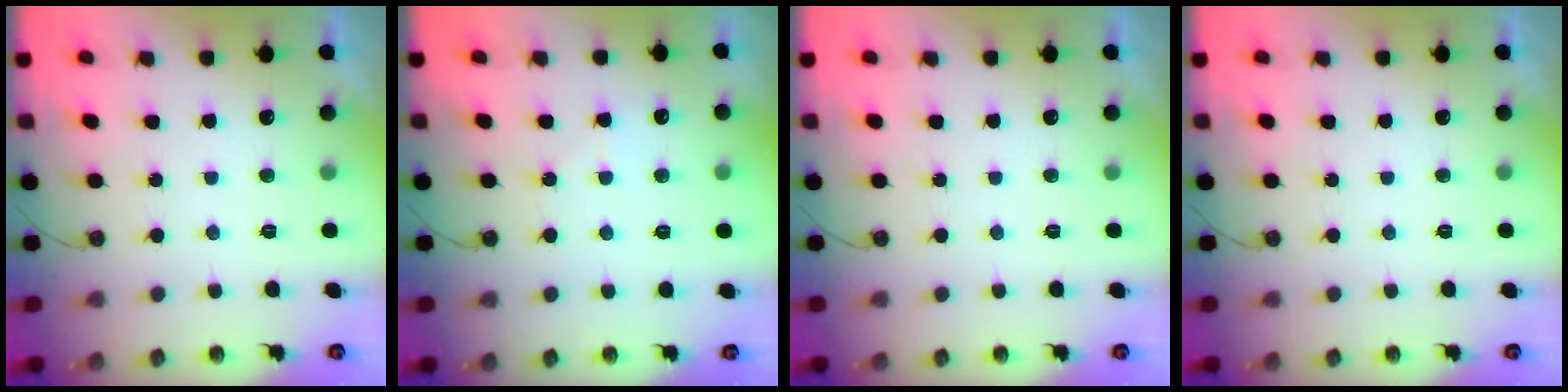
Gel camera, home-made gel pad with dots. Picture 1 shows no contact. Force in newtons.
{"total": 5.3, "press": 5.3, "slide": 0.3}
{"total": 0.0}
{"total": 0.0}